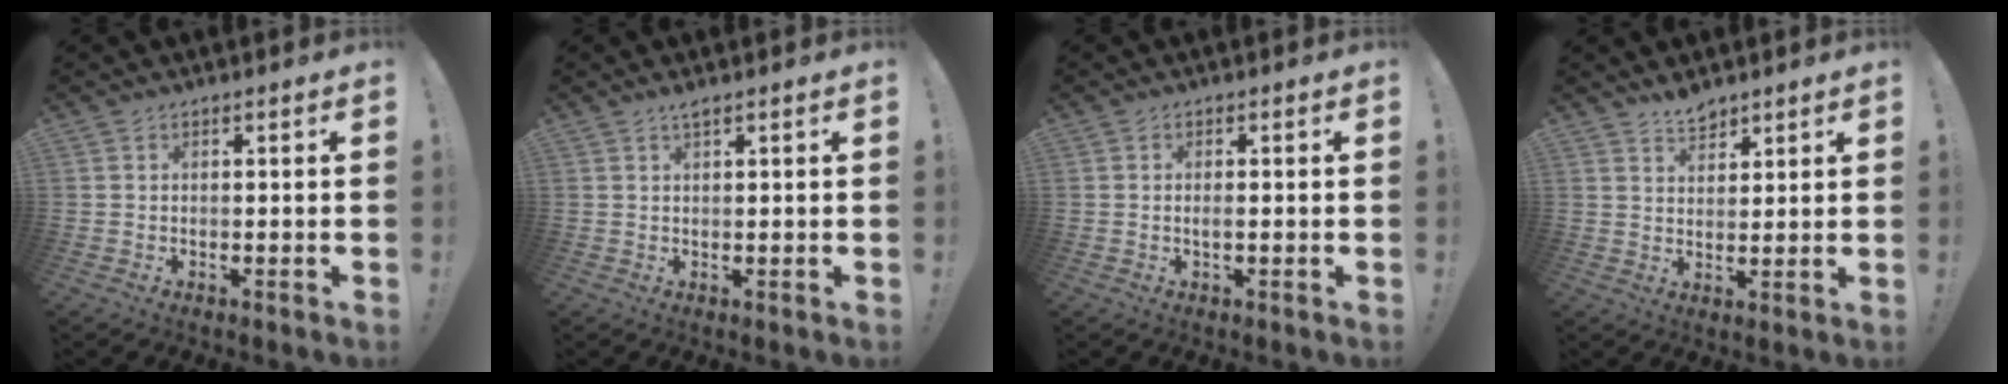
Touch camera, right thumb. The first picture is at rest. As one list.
[{"total": 1.3, "force": [1.0, -0.1, 0.9], "torque": [-0.018, 0.002, 0.016]}, {"total": 1.5, "force": [-0.1, 0.3, 1.5], "torque": [-0.018, -0.001, -0.004]}, {"total": 4.5, "force": [4.0, 1.8, 1.0], "torque": [-0.016, -0.024, 0.073]}]